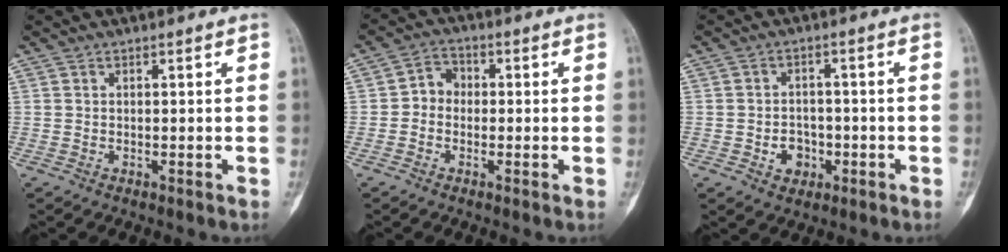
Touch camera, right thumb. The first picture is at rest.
{"total": 4.2, "force": [-0.6, 3.6, 2.1], "torque": [-0.018, 0.017, -0.023]}
{"total": 4.7, "force": [-1.6, 3.9, 2.2], "torque": [-0.007, 0.014, -0.021]}